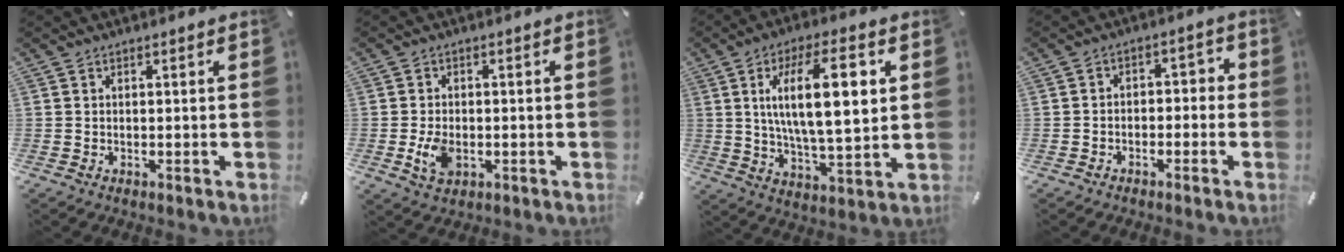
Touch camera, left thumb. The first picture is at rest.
{"total": 5.5, "force": [-1.1, 3.5, 4.1], "torque": [-0.101, -0.004, -0.023]}
{"total": 17.8, "force": [4.8, 6.5, 15.8], "torque": [-0.263, -0.001, 0.069]}
{"total": 3.9, "force": [-3.1, 2.1, 1.2], "torque": [-0.019, 0.018, -0.062]}